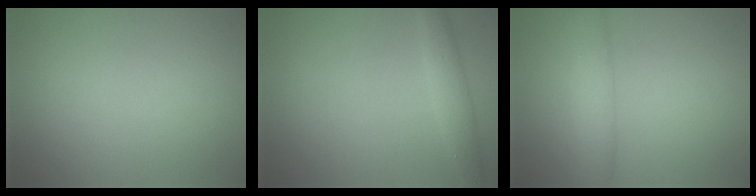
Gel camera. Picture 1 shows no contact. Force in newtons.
{"total": 2.2, "press": 2.2, "slide": 0.0}
{"total": 2.9, "press": 2.9, "slide": 0.1}